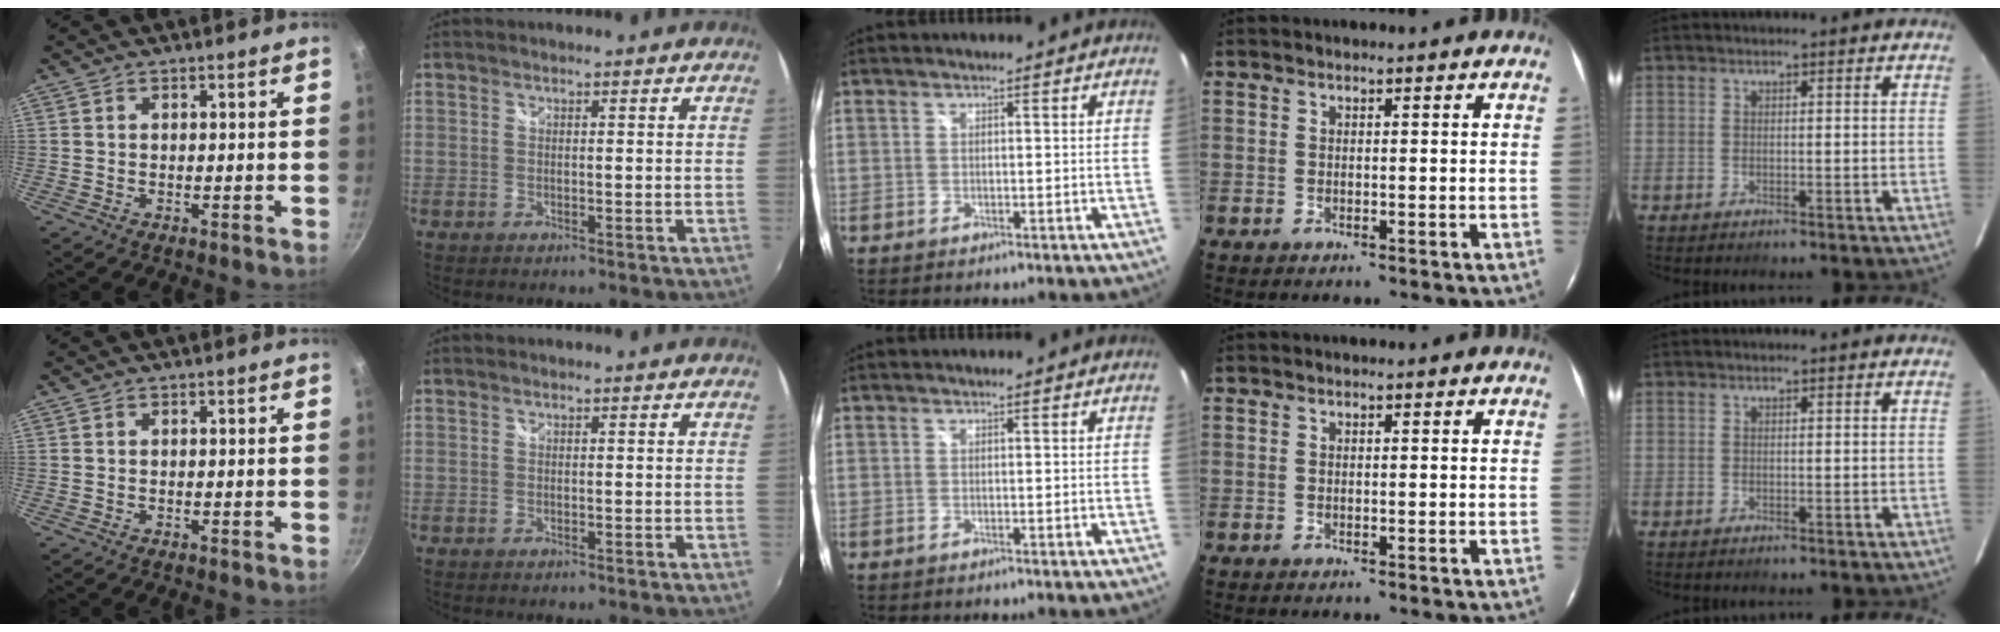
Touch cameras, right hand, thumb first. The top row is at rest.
{}